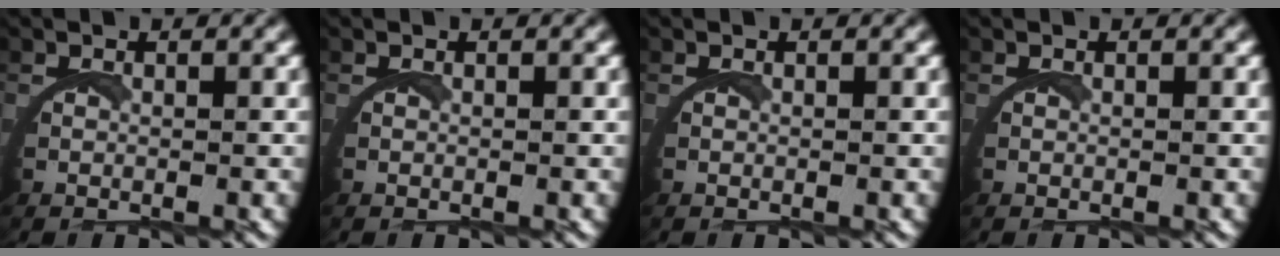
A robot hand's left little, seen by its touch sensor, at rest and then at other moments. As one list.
[{"total": 0.0}, {"total": 0.0}, {"total": 0.0}]